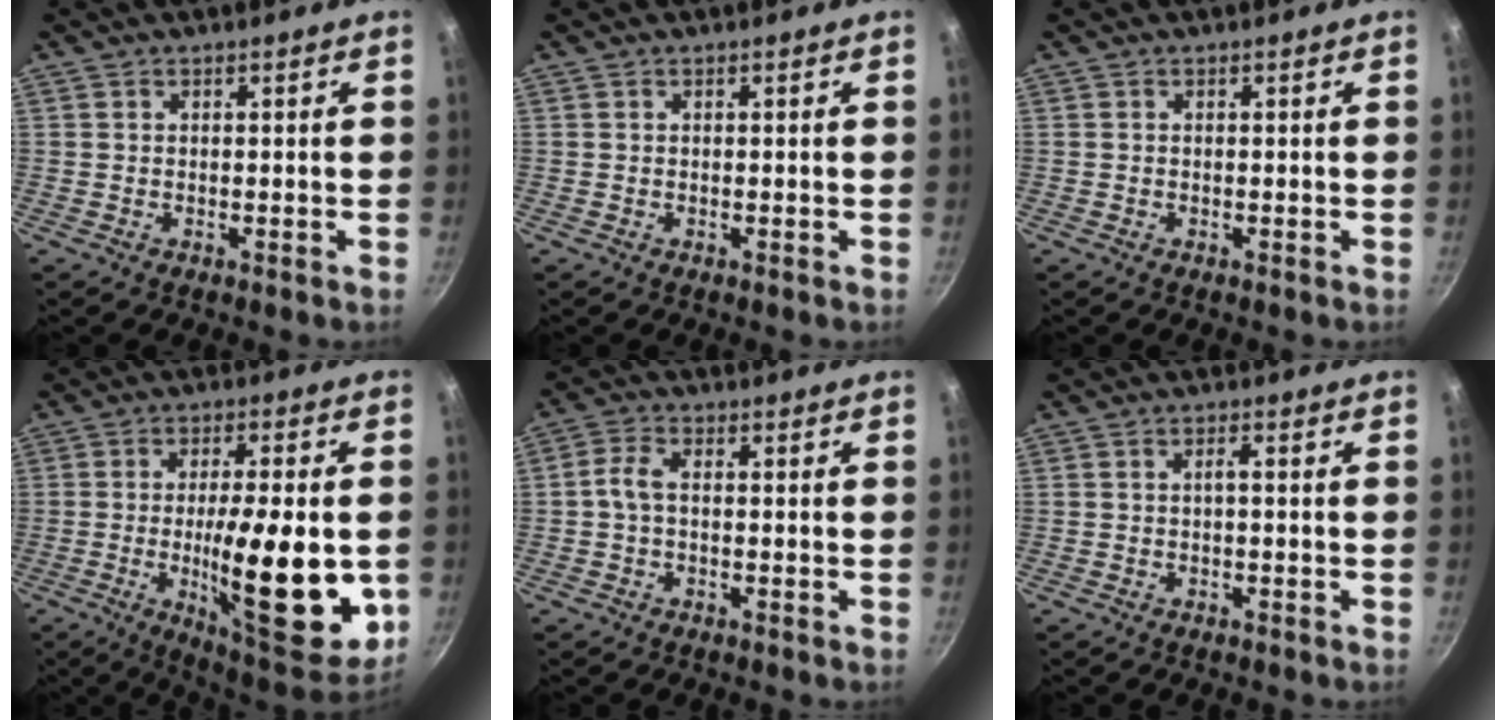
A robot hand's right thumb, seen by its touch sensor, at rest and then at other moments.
{"total": 0.0}
{"total": 0.0}
{"total": 22.3, "force": [-3.4, 6.7, 21.0], "torque": [-0.284, -0.007, -0.045]}
{"total": 3.6, "force": [-0.3, 2.1, 2.9], "torque": [-0.066, 0.016, -0.013]}
{"total": 1.3, "force": [-0.3, 0.4, 1.2], "torque": [-0.031, 0.011, -0.006]}